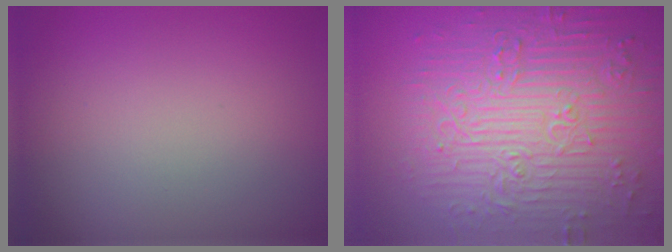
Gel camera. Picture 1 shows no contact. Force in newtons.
{"total": 9.5, "press": 7.0, "slide": 6.4}